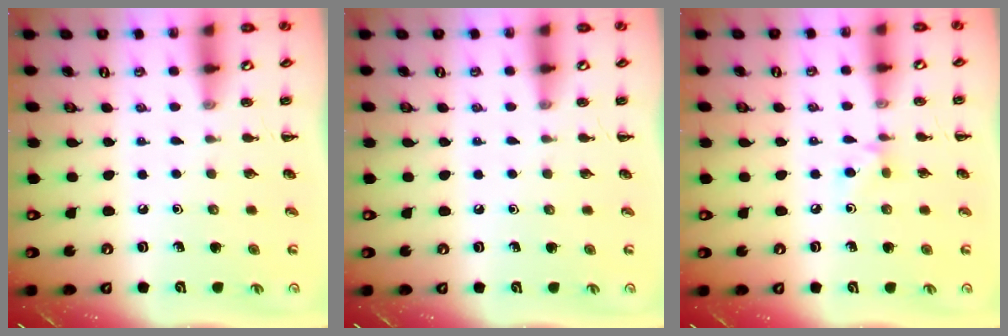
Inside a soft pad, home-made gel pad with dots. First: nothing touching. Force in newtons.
{"total": 0.7, "press": 0.6, "slide": 0.4}
{"total": 5.2, "press": 4.8, "slide": 1.9}